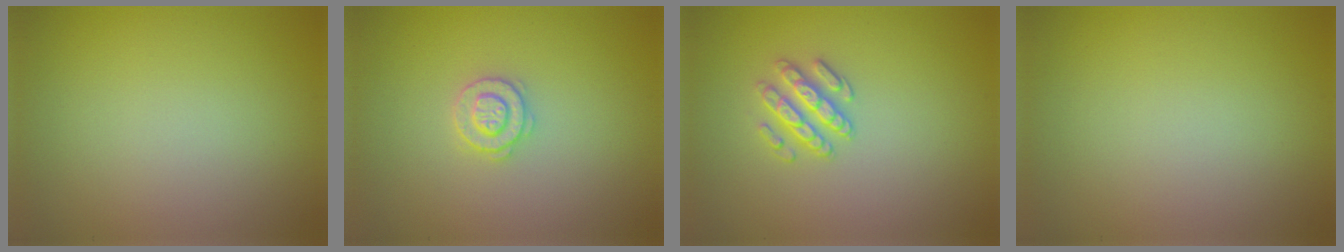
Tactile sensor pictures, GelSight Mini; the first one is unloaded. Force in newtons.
{"total": 2.2, "press": 2.2, "slide": 0.3}
{"total": 2.5, "press": 2.3, "slide": 0.9}
{"total": 0.0}